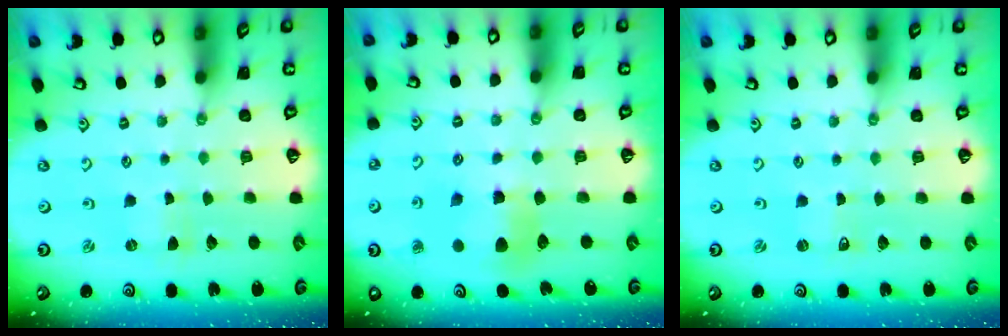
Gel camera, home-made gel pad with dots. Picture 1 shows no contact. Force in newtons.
{"total": 7.9, "press": 7.9, "slide": 0.5}
{"total": 0.0}